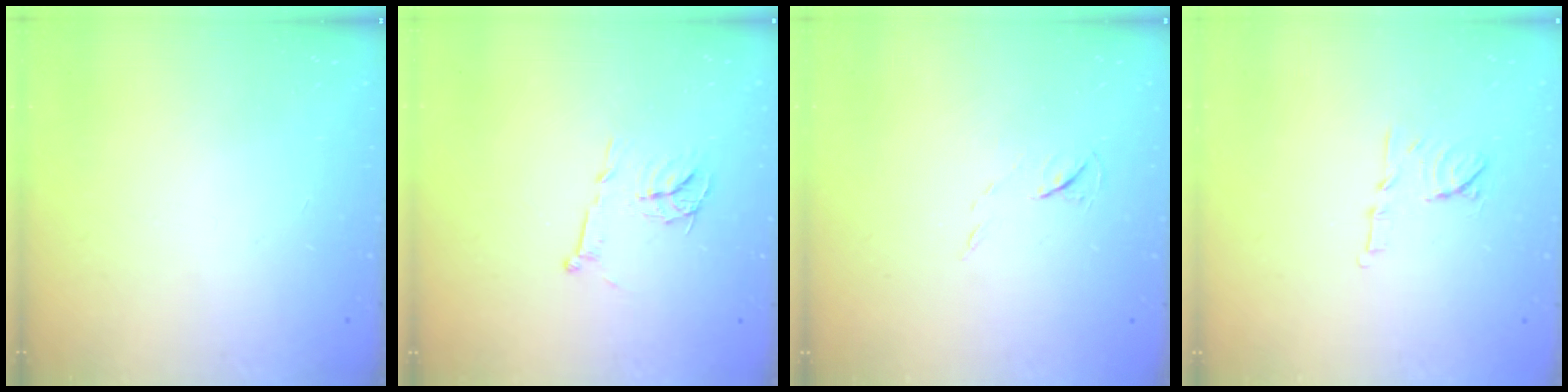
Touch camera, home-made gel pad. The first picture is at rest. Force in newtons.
{"total": 11.7, "press": 11.7, "slide": 0.7}
{"total": 4.6, "press": 4.6, "slide": 0.6}
{"total": 8.3, "press": 8.3, "slide": 1.1}